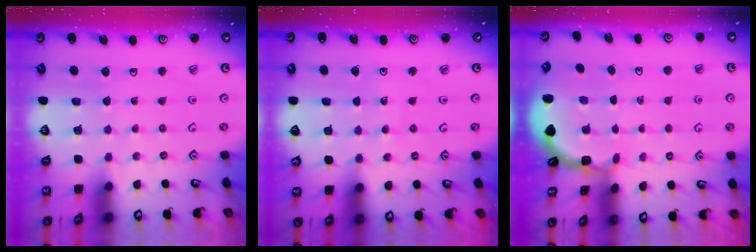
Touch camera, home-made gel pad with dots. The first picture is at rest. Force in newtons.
{"total": 4.1, "press": 4.1, "slide": 0.3}
{"total": 1.7, "press": 1.7, "slide": 0.1}